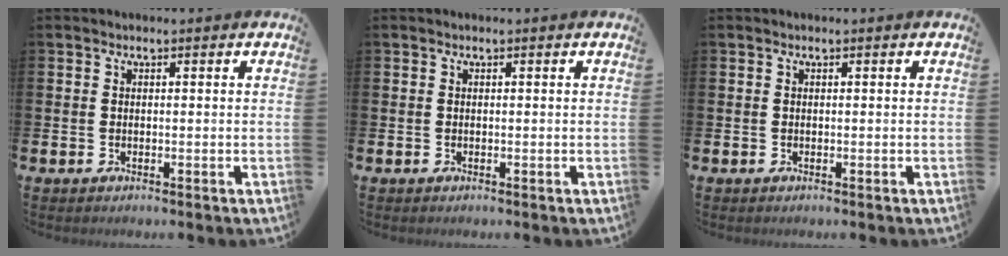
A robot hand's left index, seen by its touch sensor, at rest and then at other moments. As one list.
[{"total": 0.0}, {"total": 0.0}]